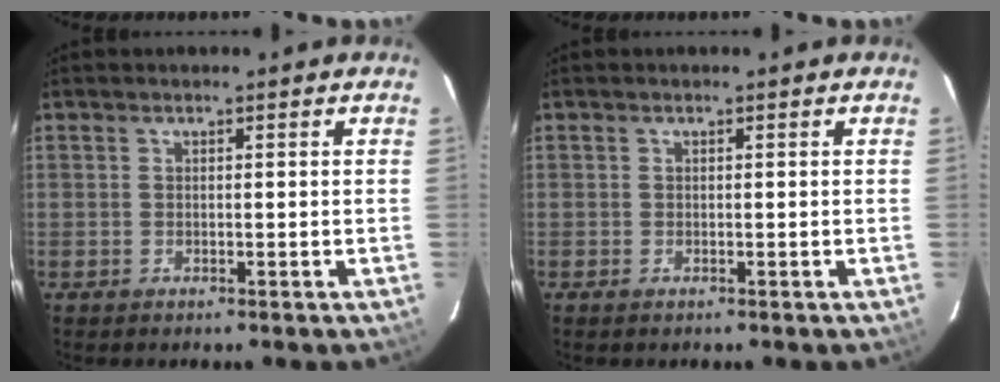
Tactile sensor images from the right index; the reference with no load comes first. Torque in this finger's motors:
{"motor_torque": [0.16, -0.05, 0.05, 0.01]}